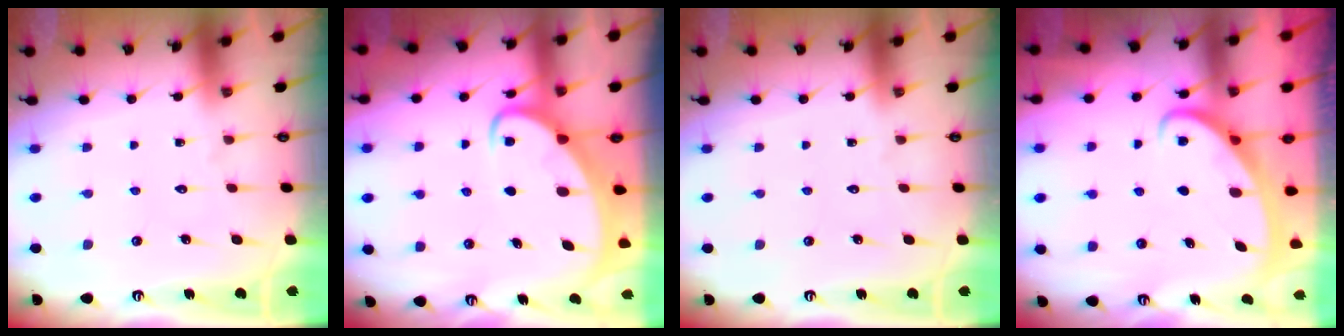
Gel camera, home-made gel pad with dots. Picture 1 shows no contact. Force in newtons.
{"total": 3.4, "press": 3.4, "slide": 0.5}
{"total": 0.0}
{"total": 2.6, "press": 2.6, "slide": 0.3}